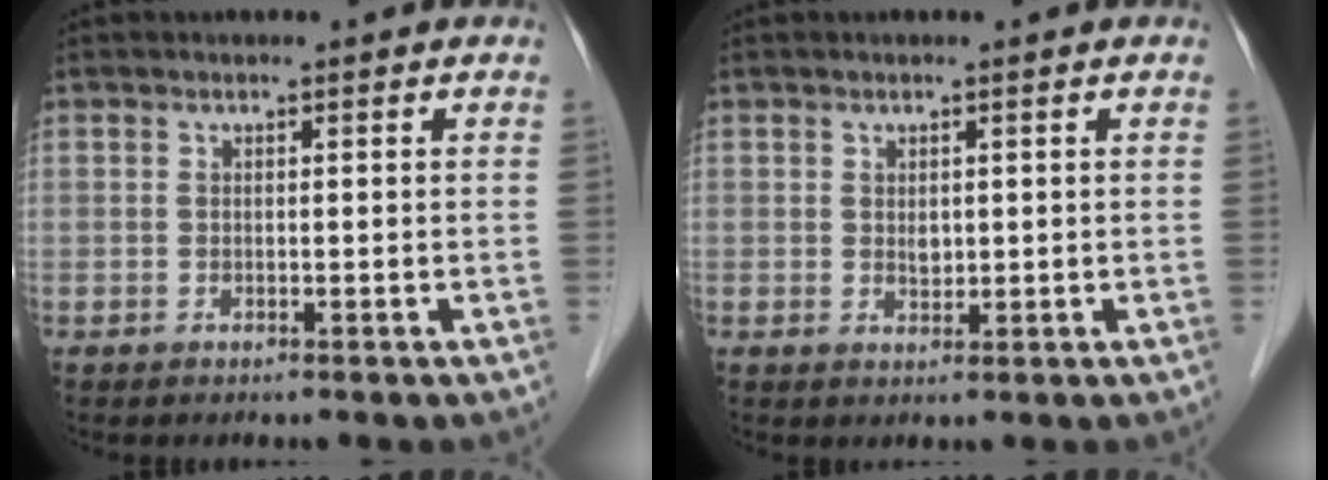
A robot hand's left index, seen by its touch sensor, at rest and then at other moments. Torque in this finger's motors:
{"motor_torque": [0.10, 0.02, 0.02, 0.01]}